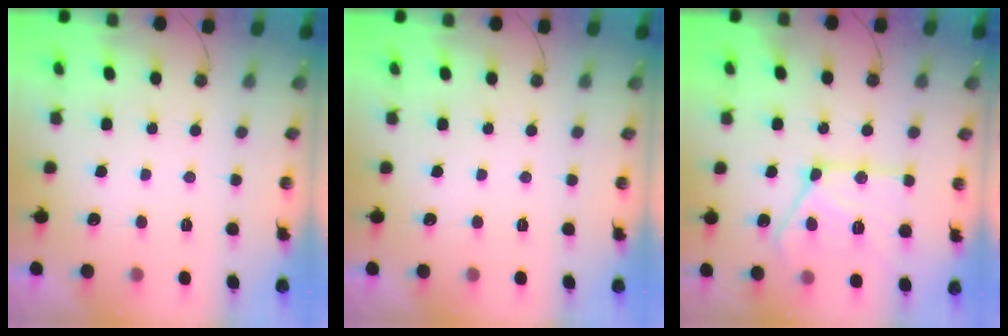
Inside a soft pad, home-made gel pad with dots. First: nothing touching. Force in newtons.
{"total": 0.0}
{"total": 17.7, "press": 17.7, "slide": 1.8}